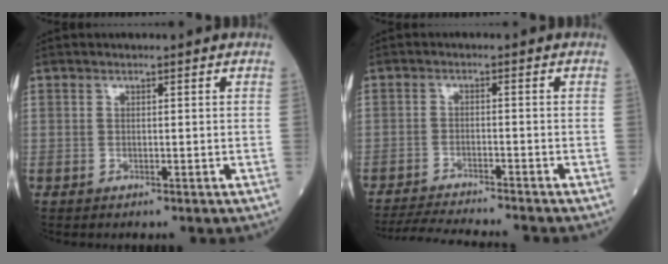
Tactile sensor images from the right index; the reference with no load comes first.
{"total": 9.5, "force": [-9.0, -0.5, 3.3], "torque": [-0.045, -0.014, -0.146]}